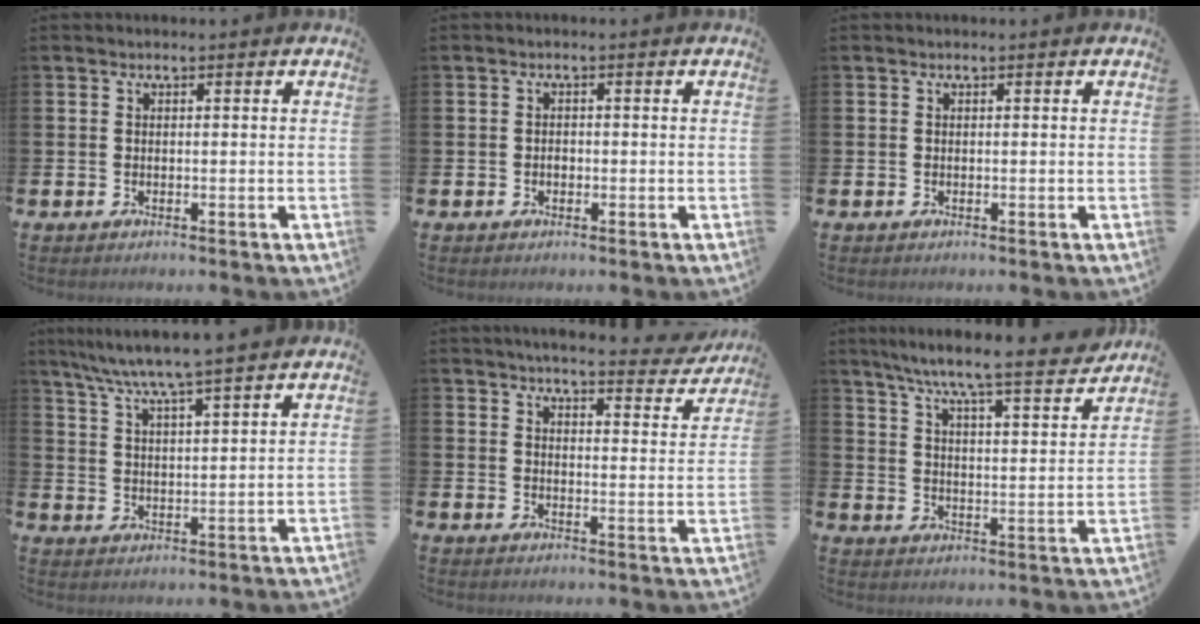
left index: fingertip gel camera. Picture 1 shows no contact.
{"total": 0.9, "force": [-0.3, 0.7, 0.5], "torque": [-0.007, 0.002, -0.008]}
{"total": 0.0}
{"total": 6.9, "force": [6.5, -0.5, 2.5], "torque": [-0.075, -0.028, 0.114]}
{"total": 4.4, "force": [4.3, 0.4, 1.1], "torque": [-0.029, -0.032, 0.070]}
{"total": 8.4, "force": [7.7, 0.0, 3.4], "torque": [-0.091, -0.053, 0.131]}